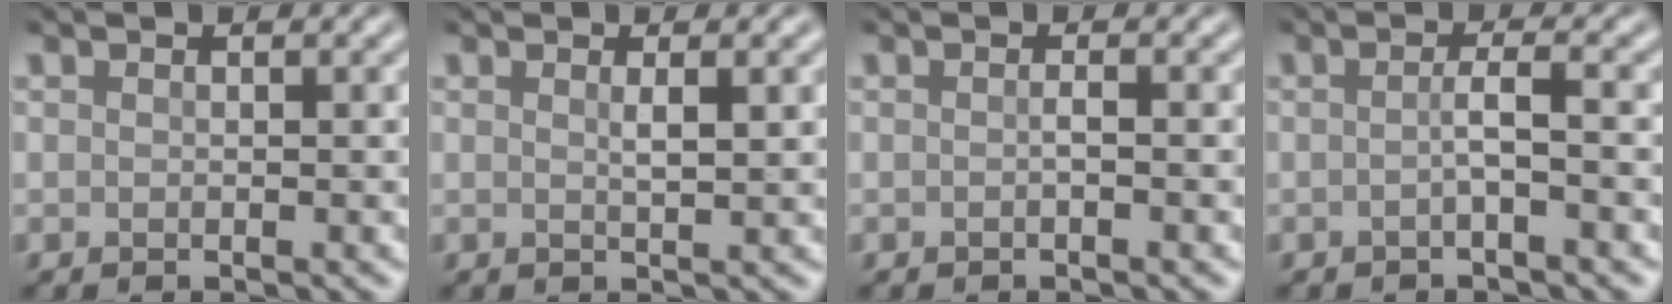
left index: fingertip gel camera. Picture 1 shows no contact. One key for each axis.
{"total": 2.0, "fx": 0.6, "fy": 0.5, "fz": 1.8, "tx": -0.024, "ty": 0.002, "tz": 0.006}
{"total": 0.5, "fx": -0.2, "fy": 0.0, "fz": 0.5, "tx": -0.011, "ty": 0.001, "tz": -0.003}
{"total": 1.8, "fx": -0.4, "fy": 0.2, "fz": 1.7, "tx": -0.030, "ty": 0.002, "tz": -0.011}